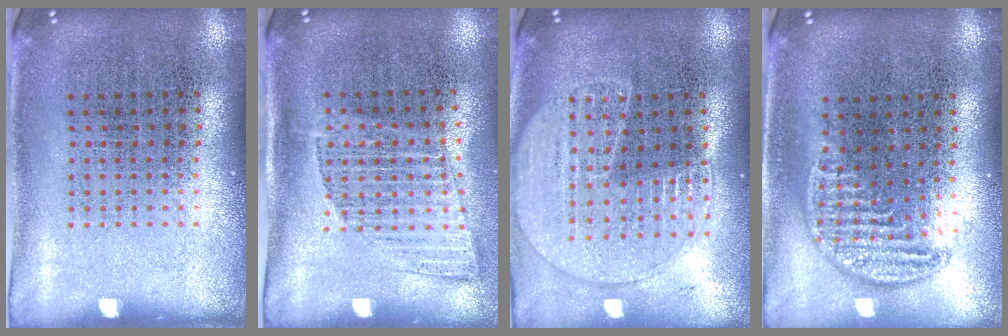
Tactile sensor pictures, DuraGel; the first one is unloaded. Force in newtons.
{"total": 1.3, "press": 1.0, "slide": 0.8}
{"total": 1.8, "press": 1.7, "slide": 0.6}
{"total": 1.0, "press": 1.0, "slide": 0.4}